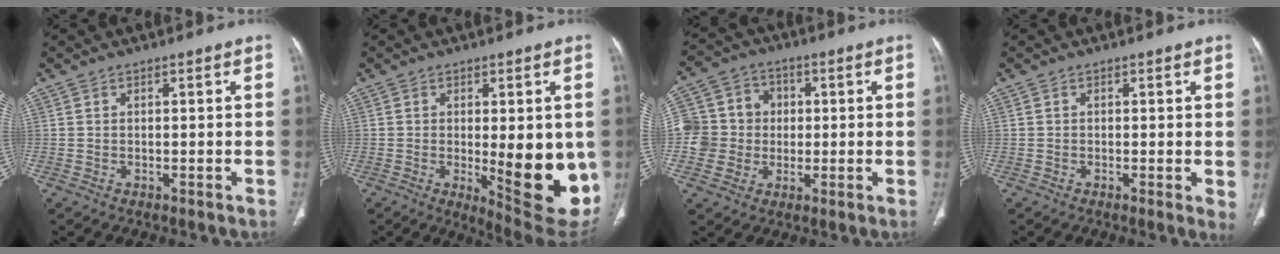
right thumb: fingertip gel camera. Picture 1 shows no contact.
{"total": 15.6, "force": [-1.9, 5.1, 14.6], "torque": [-0.168, -0.030, -0.007]}
{"total": 11.4, "force": [-0.3, 10.8, 3.5], "torque": [-0.042, 0.026, -0.005]}
{"total": 2.1, "force": [0.1, 0.5, 2.0], "torque": [-0.028, -0.007, -0.004]}